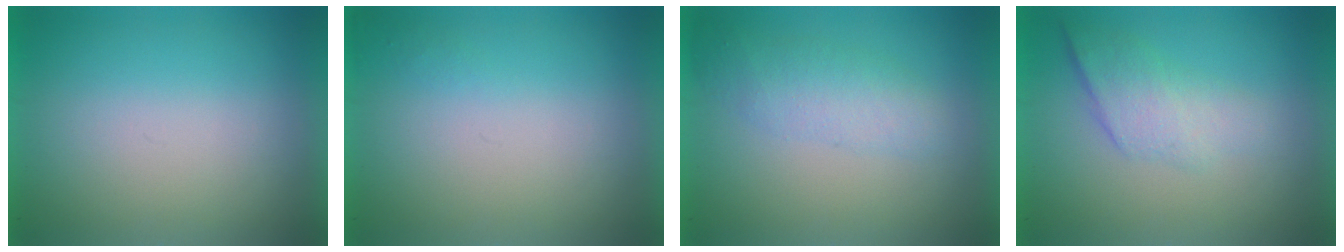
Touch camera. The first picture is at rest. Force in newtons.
{"total": 1.1}
{"total": 2.3}
{"total": 2.2}